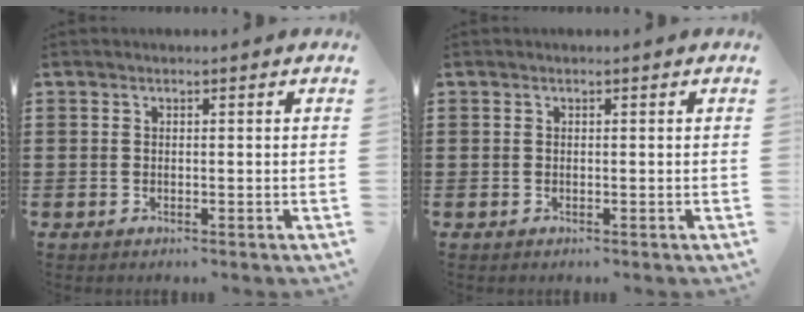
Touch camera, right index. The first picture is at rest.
{"total": 0.0}